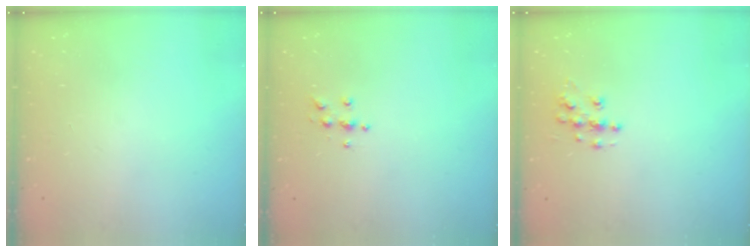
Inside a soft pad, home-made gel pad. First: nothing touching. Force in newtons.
{"total": 4.3, "press": 4.3, "slide": 0.6}
{"total": 7.3, "press": 7.3, "slide": 0.2}